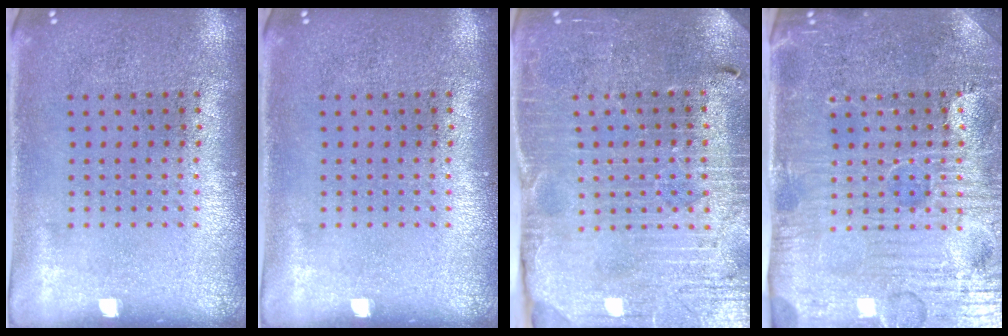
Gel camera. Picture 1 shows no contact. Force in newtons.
{"total": 0.0}
{"total": 3.5, "press": 3.4, "slide": 0.6}
{"total": 5.2, "press": 4.8, "slide": 1.9}